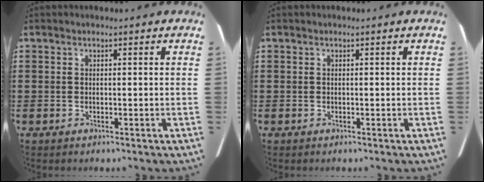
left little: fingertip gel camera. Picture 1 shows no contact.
{"total": 0.0}